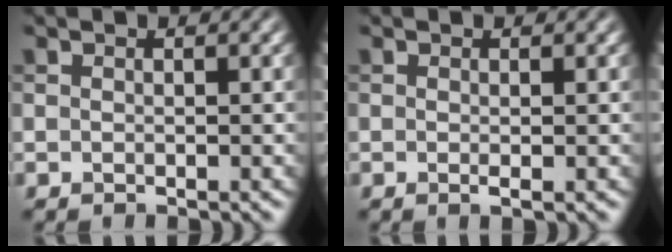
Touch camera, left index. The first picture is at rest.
{"total": 0.8, "force": [-0.1, 0.1, 0.8], "torque": [-0.013, -0.003, -0.002]}